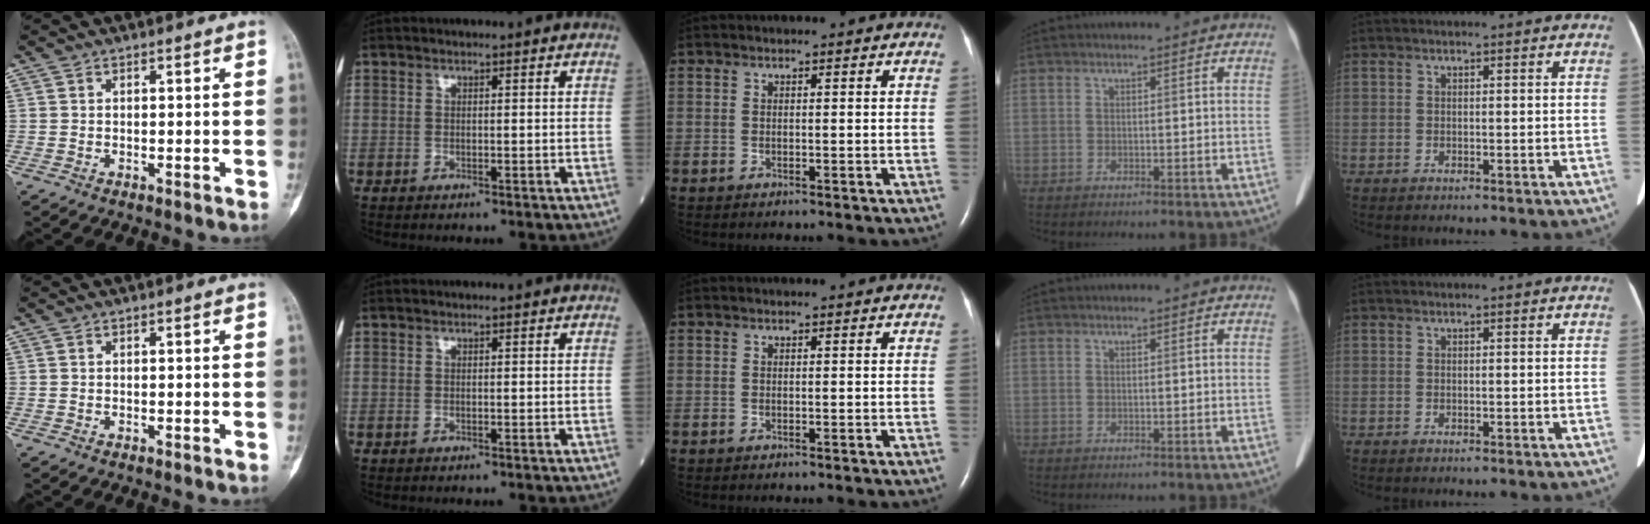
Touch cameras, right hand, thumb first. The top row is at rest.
{}